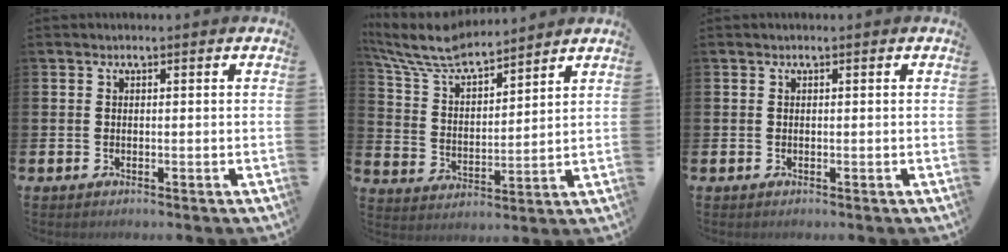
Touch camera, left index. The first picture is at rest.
{"total": 8.0, "force": [7.4, 1.5, 2.7], "torque": [-0.084, -0.046, 0.129]}
{"total": 0.0}